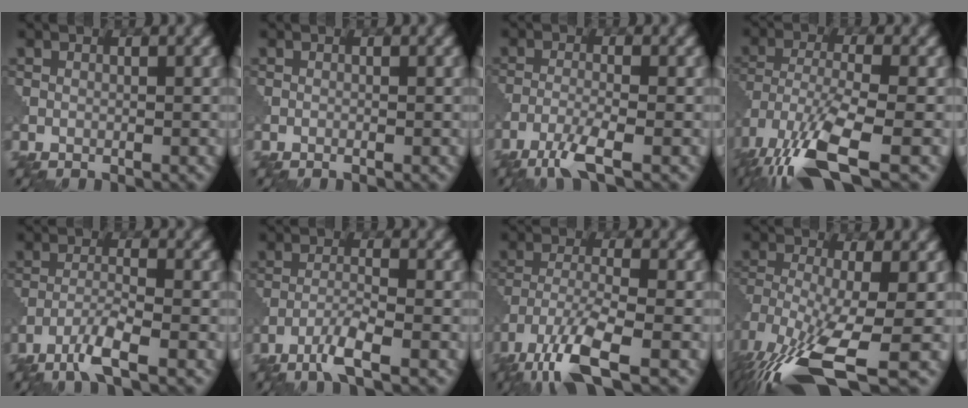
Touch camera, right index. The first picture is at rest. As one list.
[{"total": 0.0}, {"total": 3.8, "force": [-2.5, 0.4, 2.8], "torque": [-0.058, -0.001, -0.063]}, {"total": 10.0, "force": [-6.1, 3.0, 7.4], "torque": [-0.155, -0.014, -0.121]}, {"total": 3.7, "force": [-2.6, 0.3, 2.7], "torque": [-0.056, 0.001, -0.063]}, {"total": 3.3, "force": [-2.3, 0.2, 2.4], "torque": [-0.049, 0.003, -0.055]}, {"total": 8.1, "force": [-5.3, 2.0, 5.7], "torque": [-0.118, -0.010, -0.110]}, {"total": 12.2, "force": [-6.8, 3.9, 9.4], "torque": [-0.205, -0.018, -0.112]}]